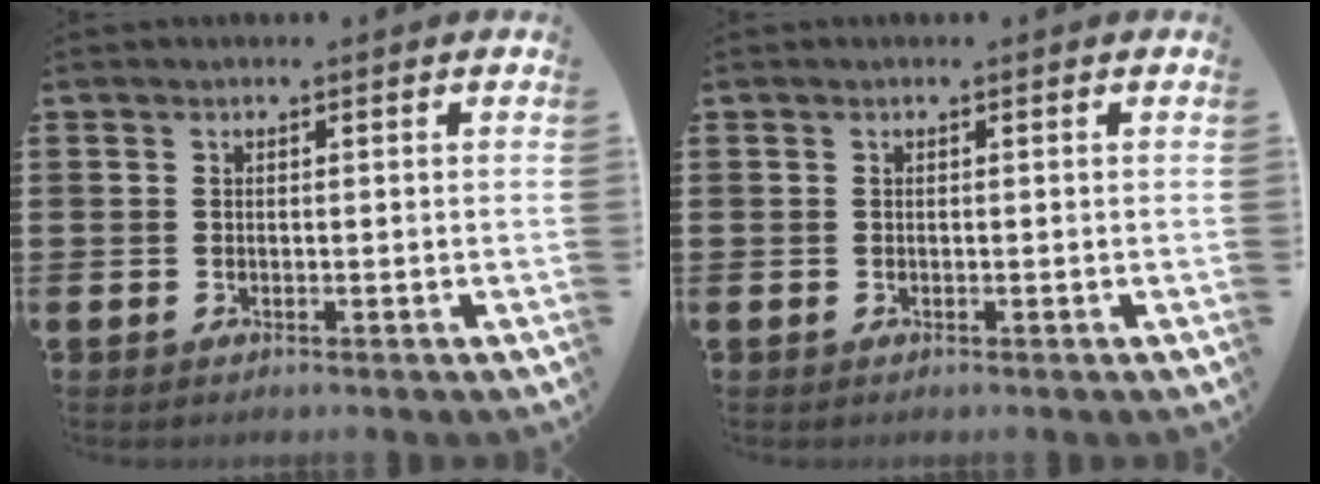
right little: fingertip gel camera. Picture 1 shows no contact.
{"total": 0.0}